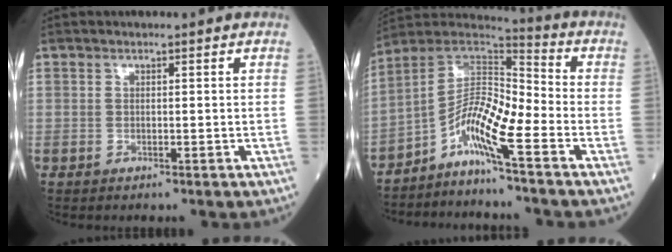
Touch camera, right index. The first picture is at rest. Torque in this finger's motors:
{"motor_torque": [1.07, -1.07, 0.40, 0.14]}